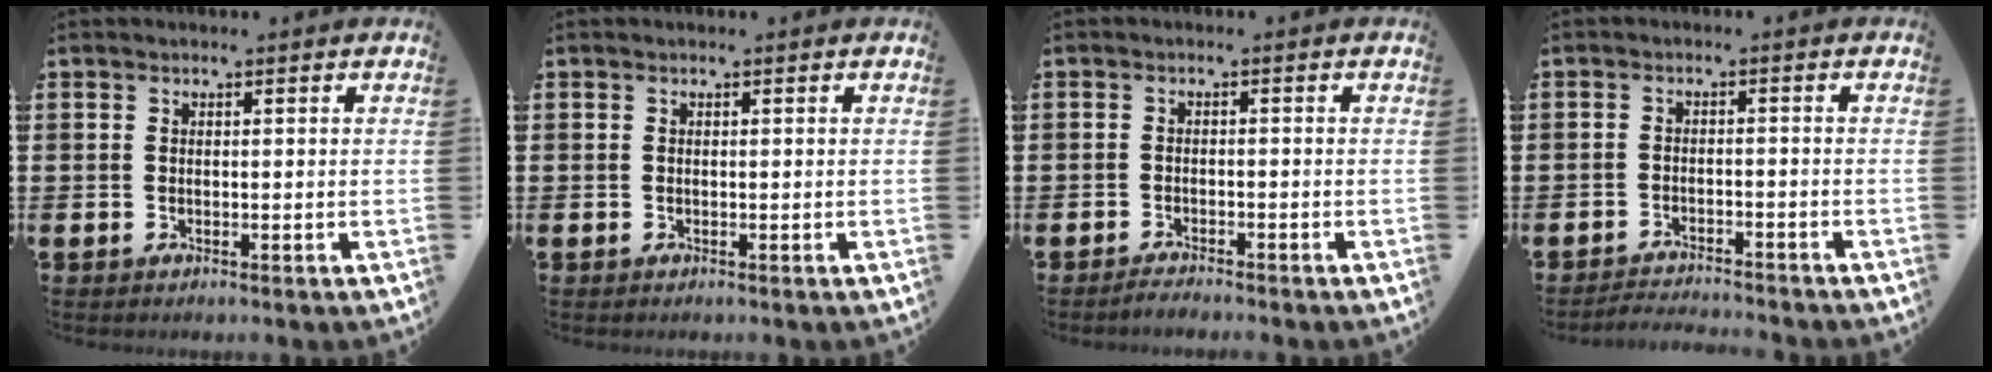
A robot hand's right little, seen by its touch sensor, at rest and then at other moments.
{"total": 0.0}
{"total": 1.3, "force": [-1.3, -0.1, 0.3], "torque": [-0.007, 0.000, -0.025]}
{"total": 2.1, "force": [-2.1, -0.2, 0.0], "torque": [-0.004, 0.004, -0.046]}